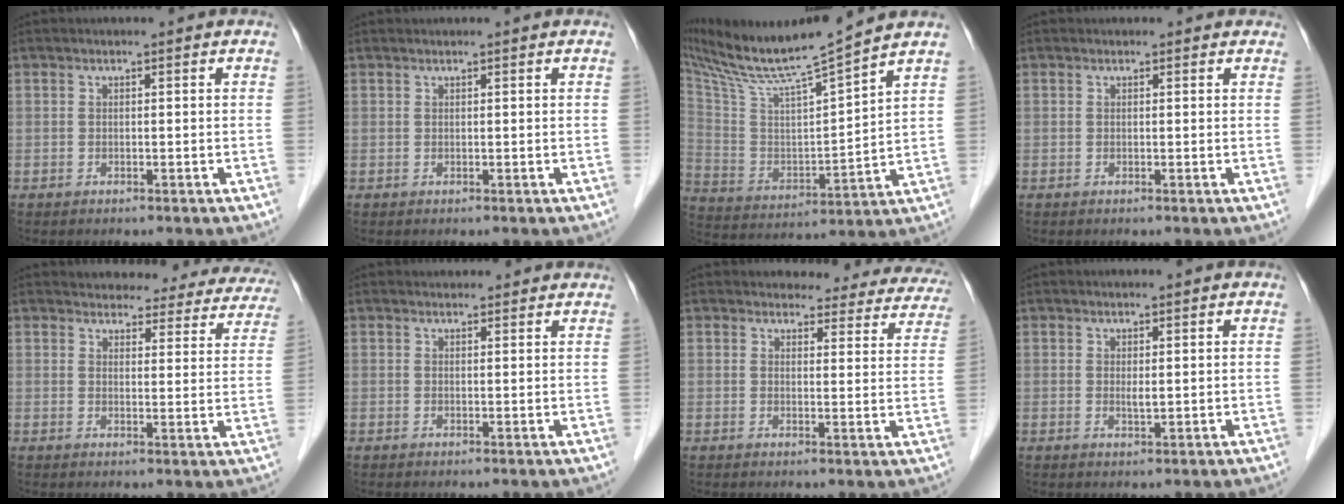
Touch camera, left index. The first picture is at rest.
{"total": 1.2, "force": [1.1, -0.1, 0.5], "torque": [-0.007, 0.016, 0.021]}
{"total": 16.2, "force": [14.3, -1.5, 7.5], "torque": [-0.149, -0.005, 0.258]}
{"total": 1.5, "force": [1.3, 0.6, 0.2], "torque": [-0.006, 0.011, 0.011]}
{"total": 20.4, "force": [18.8, 6.2, 5.0], "torque": [-0.047, -0.023, 0.200]}
{"total": 5.2, "force": [4.8, 1.5, 1.2], "torque": [-0.010, 0.025, 0.054]}
{"total": 15.9, "force": [14.7, 5.0, 3.4], "torque": [-0.004, -0.027, 0.141]}
{"total": 1.2, "force": [0.3, 0.1, 1.2], "torque": [-0.026, -0.003, 0.008]}